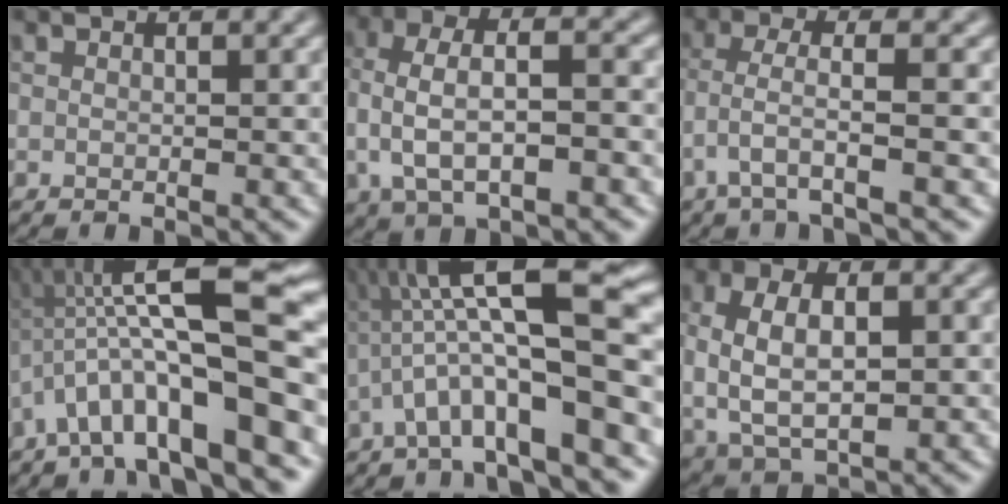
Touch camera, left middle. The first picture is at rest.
{"total": 6.5, "force": [-1.0, 3.0, 5.6], "torque": [-0.109, 0.011, -0.021]}
{"total": 3.1, "force": [-1.5, 0.4, 2.6], "torque": [-0.057, 0.005, -0.036]}
{"total": 13.9, "force": [-2.1, 3.4, 13.3], "torque": [-0.195, 0.039, -0.032]}
{"total": 12.1, "force": [-0.7, 3.0, 11.7], "torque": [-0.191, 0.035, -0.011]}
{"total": 6.9, "force": [-0.1, 4.0, 5.6], "torque": [-0.109, -0.002, 0.002]}